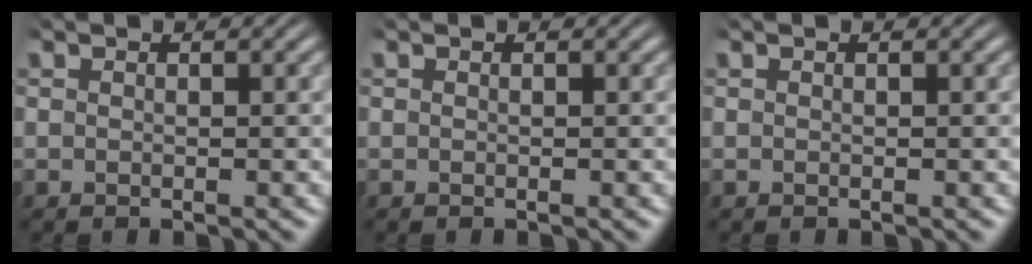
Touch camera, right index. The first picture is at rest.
{"total": 0.0}
{"total": 0.0}